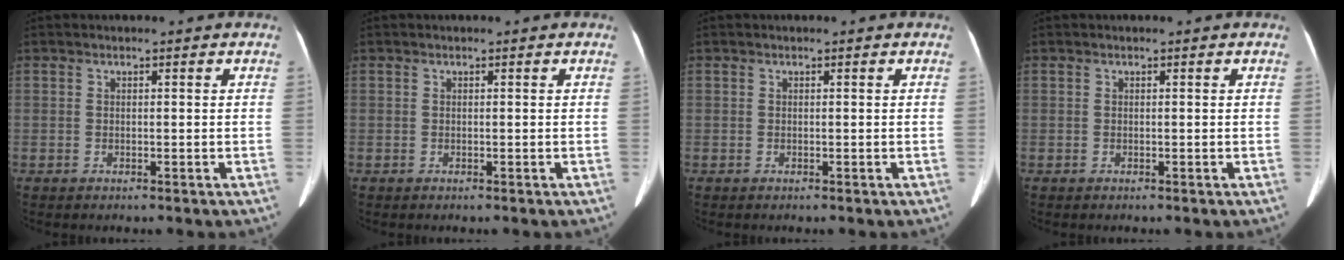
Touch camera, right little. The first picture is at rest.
{"total": 0.0}
{"total": 0.0}
{"total": 0.0}